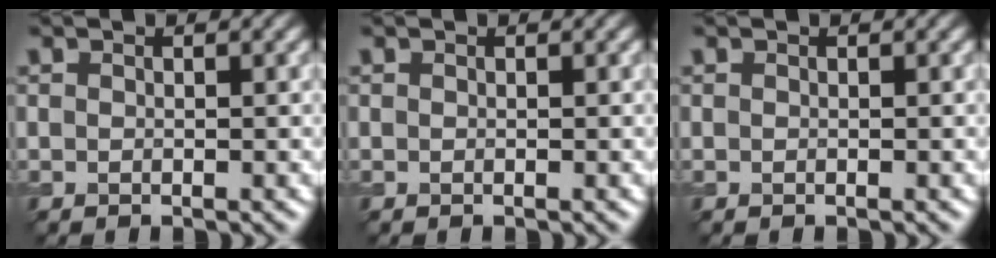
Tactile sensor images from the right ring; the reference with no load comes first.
{"total": 0.0}
{"total": 0.0}